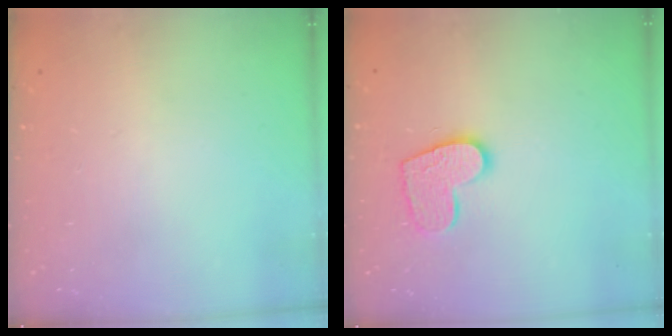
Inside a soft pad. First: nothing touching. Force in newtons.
{"total": 11.7, "press": 11.7, "slide": 0.8}